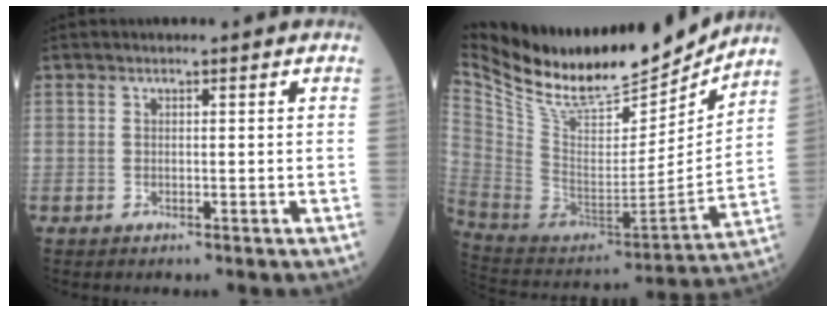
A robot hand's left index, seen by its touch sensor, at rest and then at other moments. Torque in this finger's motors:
{"motor_torque": [0.18, -0.45, 0.03, 0.02]}